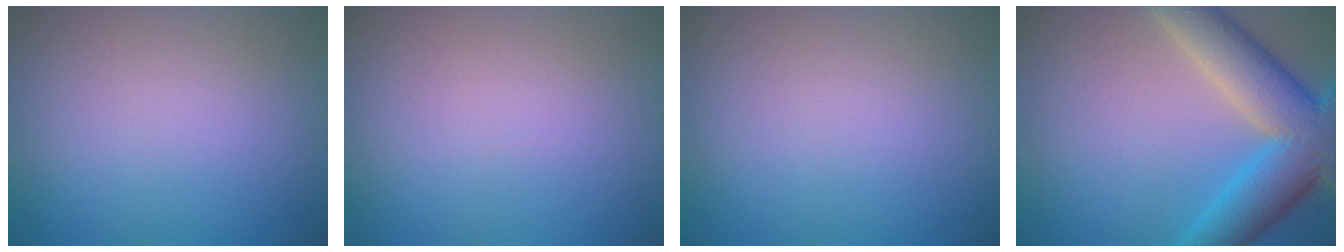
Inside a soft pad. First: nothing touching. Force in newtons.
{"total": 0.0}
{"total": 0.0}
{"total": 9.8, "press": 9.8, "slide": 0.6}